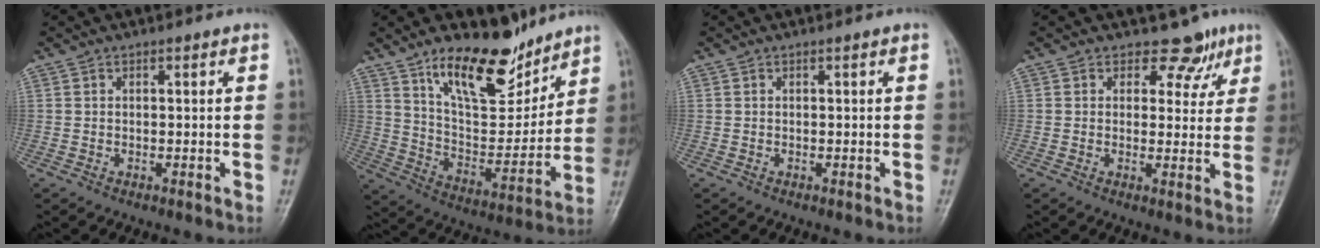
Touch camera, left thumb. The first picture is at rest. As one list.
[{"total": 16.9, "force": [12.2, 6.9, 9.6], "torque": [-0.111, -0.081, 0.216]}, {"total": 0.0}, {"total": 5.5, "force": [3.8, 3.8, 0.9], "torque": [0.022, -0.022, 0.041]}]